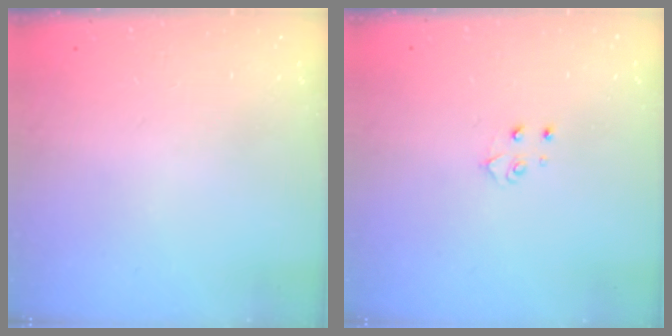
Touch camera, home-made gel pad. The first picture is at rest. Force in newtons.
{"total": 3.9, "press": 3.9, "slide": 0.3}